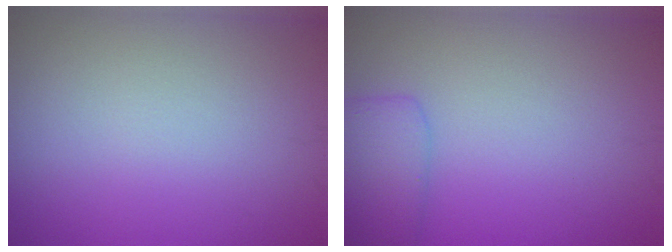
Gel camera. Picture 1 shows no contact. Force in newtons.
{"total": 2.9, "press": 2.9, "slide": 0.1}